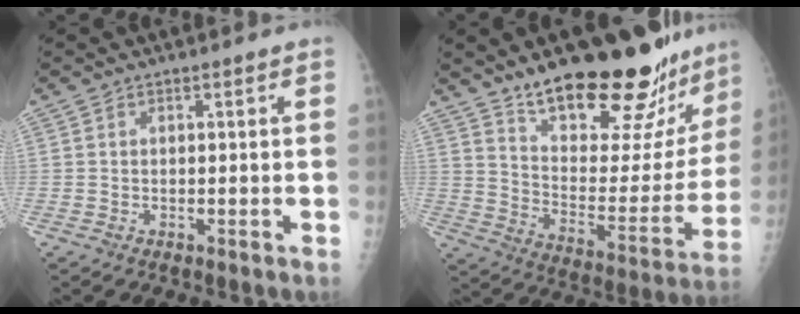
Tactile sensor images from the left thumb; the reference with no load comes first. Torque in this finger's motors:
{"motor_torque": [0.47, 0.47, 1.40, -1.36, 0.27]}